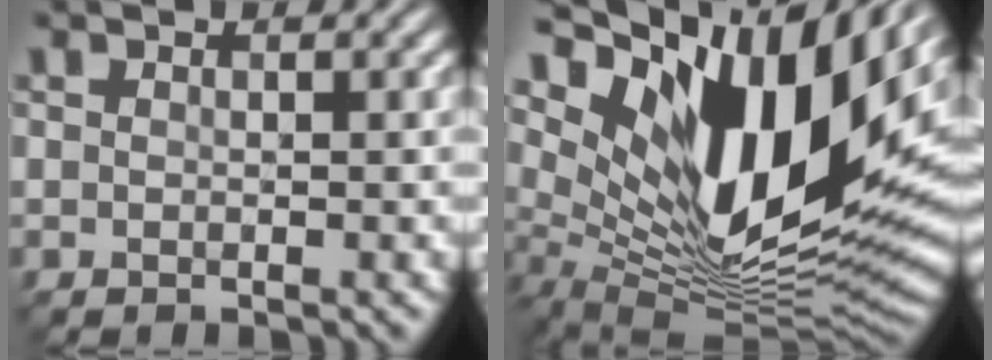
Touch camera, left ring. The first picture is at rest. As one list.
[{"total": 15.9, "force": [7.0, 6.5, 12.7], "torque": [-0.217, 0.007, 0.123]}]